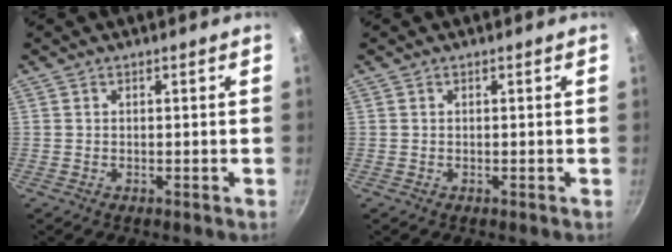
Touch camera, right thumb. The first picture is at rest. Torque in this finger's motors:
{"motor_torque": [0.03, -0.03, 0.11, 0.06, 0.01]}